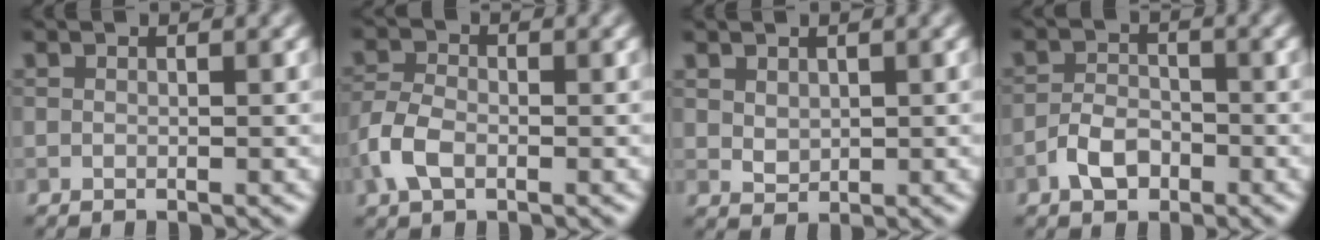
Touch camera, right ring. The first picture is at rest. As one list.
[{"total": 3.4, "force": [-1.4, 2.0, 2.4], "torque": [-0.055, 0.001, -0.038]}, {"total": 1.4, "force": [0.7, 1.0, 0.6], "torque": [-0.013, -0.003, 0.018]}, {"total": 3.1, "force": [-1.7, 1.8, 1.8], "torque": [-0.031, 0.006, -0.037]}]